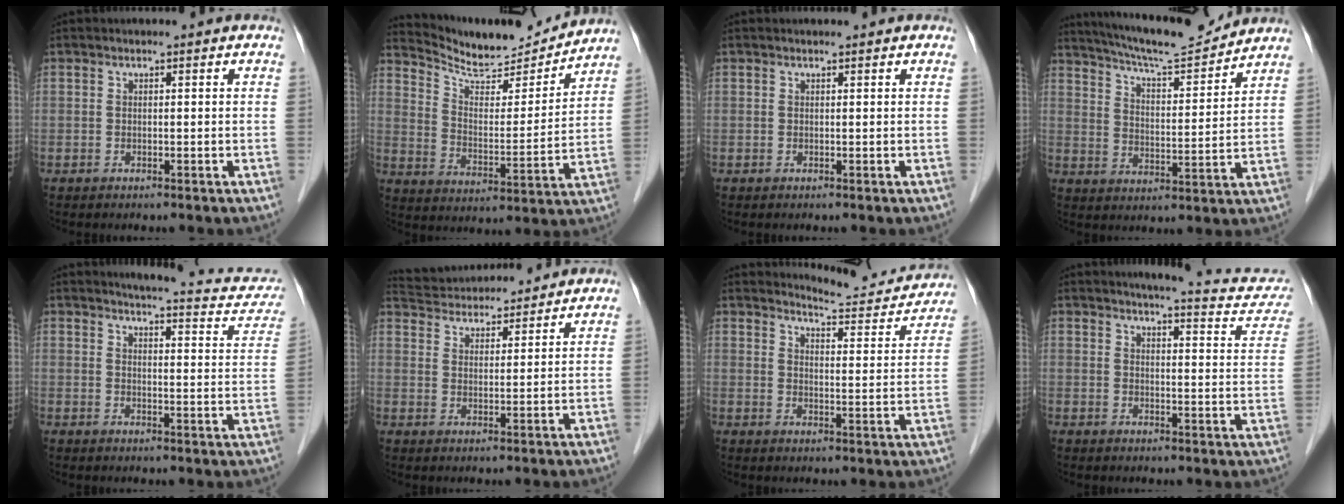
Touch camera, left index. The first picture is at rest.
{"total": 13.6, "force": [13.3, 1.3, 2.9], "torque": [-0.057, -0.018, 0.210]}
{"total": 0.0}
{"total": 12.7, "force": [12.0, 0.3, 4.3], "torque": [-0.079, -0.005, 0.188]}
{"total": 13.7, "force": [12.3, 2.8, 5.3], "torque": [-0.037, -0.024, 0.117]}
{"total": 12.1, "force": [11.4, 2.3, 3.2], "torque": [-0.061, 0.030, 0.183]}
{"total": 9.9, "force": [9.9, 0.7, 0.9], "torque": [-0.009, -0.032, 0.116]}
{"total": 12.2, "force": [11.0, 2.0, 4.8], "torque": [-0.035, -0.026, 0.102]}